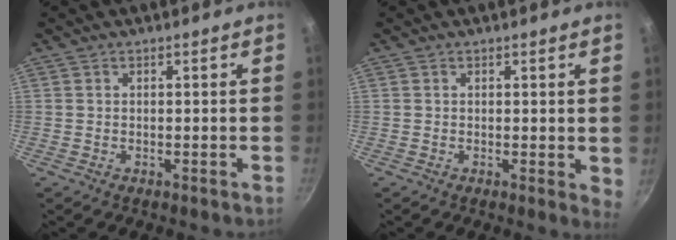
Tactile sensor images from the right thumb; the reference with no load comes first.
{"total": 2.3, "force": [0.6, 0.8, 2.0], "torque": [-0.020, -0.006, 0.005]}